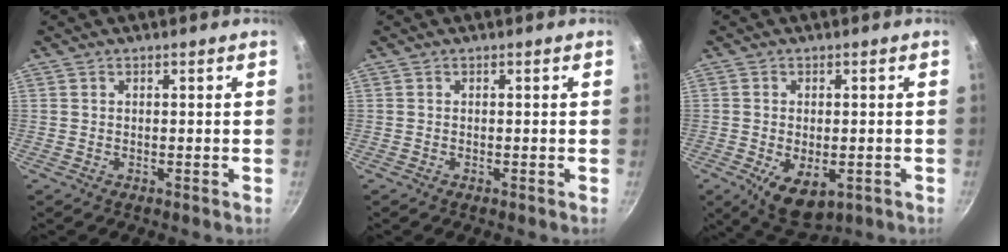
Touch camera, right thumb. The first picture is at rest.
{"total": 0.0}
{"total": 8.2, "force": [-2.5, 4.6, 6.3], "torque": [-0.090, -0.008, -0.024]}